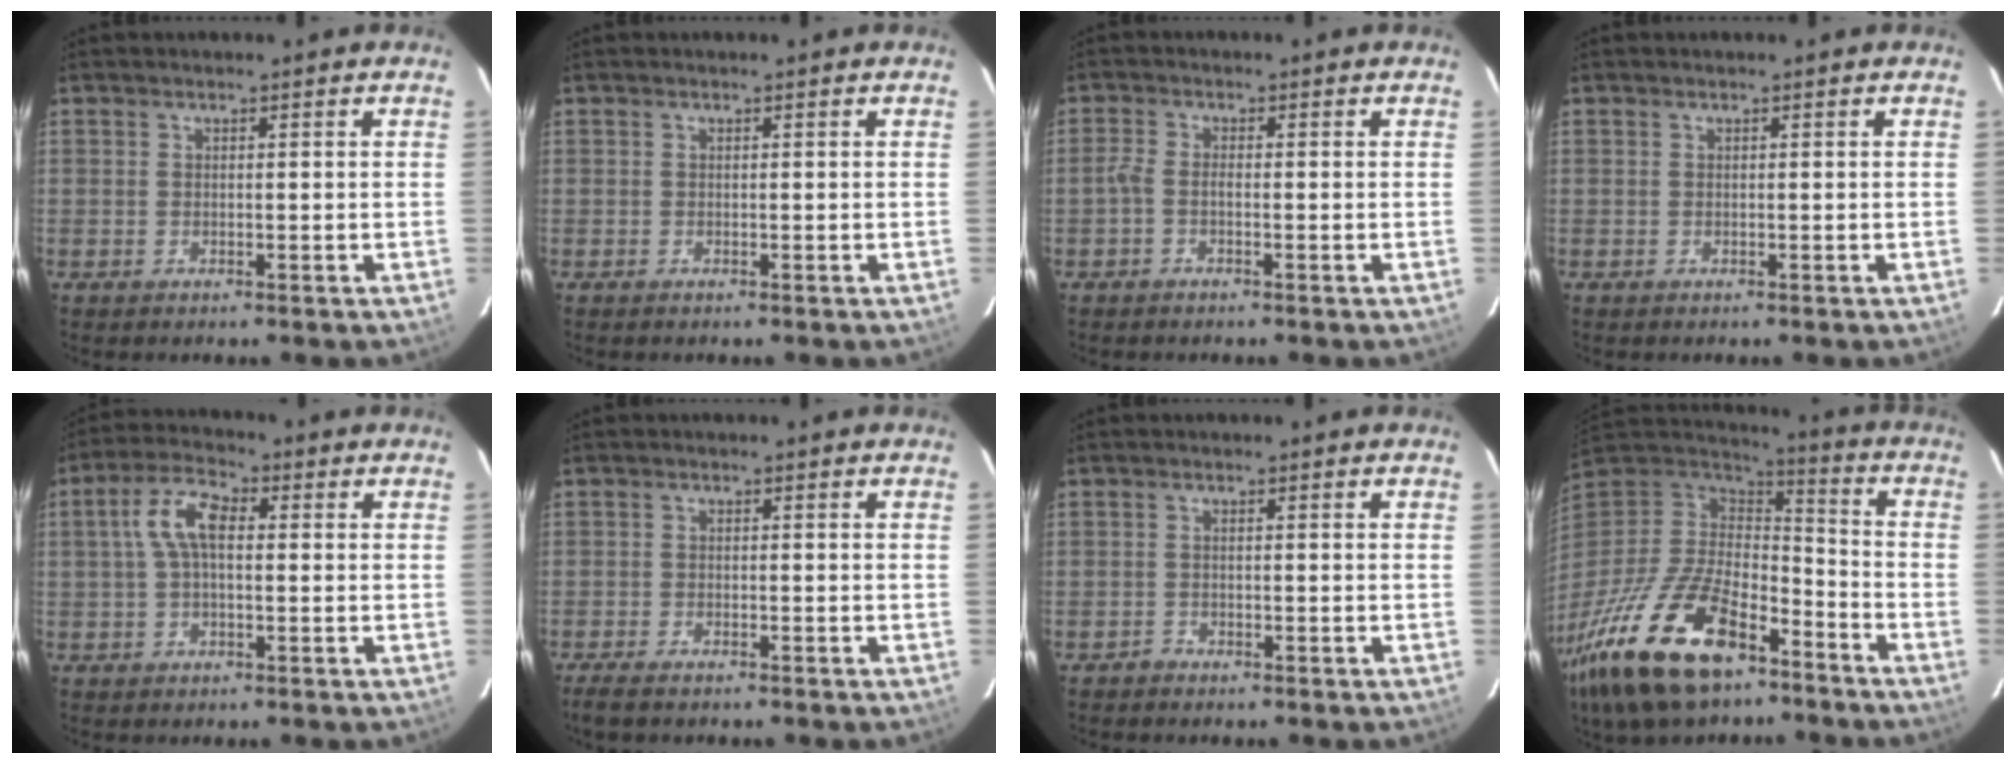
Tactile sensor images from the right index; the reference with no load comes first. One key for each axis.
{"total": 0.0}
{"total": 1.9, "fx": -1.0, "fy": 0.6, "fz": 1.5, "tx": -0.037, "ty": 0.004, "tz": -0.026}
{"total": 0.0}
{"total": 7.0, "fx": 0.7, "fy": 3.4, "fz": 6.1, "tx": -0.125, "ty": 0.021, "tz": 0.013}
{"total": 3.8, "fx": -3.1, "fy": 1.0, "fz": 2.0, "tx": -0.052, "ty": -0.014, "tz": -0.059}
{"total": 0.8, "fx": -0.7, "fy": 0.3, "fz": -0.2, "tx": 0.003, "ty": 0.005, "tz": -0.016}
{"total": 27.6, "fx": -17.3, "fy": 12.4, "fz": 17.6, "tx": -0.367, "ty": -0.041, "tz": -0.295}